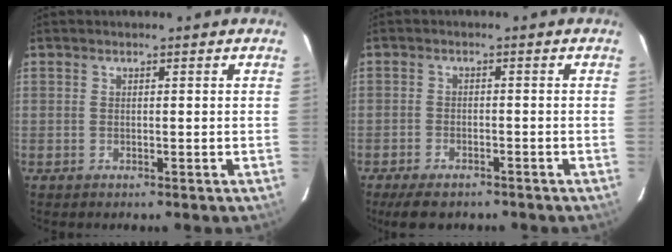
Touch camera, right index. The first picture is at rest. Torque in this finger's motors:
{"motor_torque": [0.45, -0.37, 0.23, 0.04]}